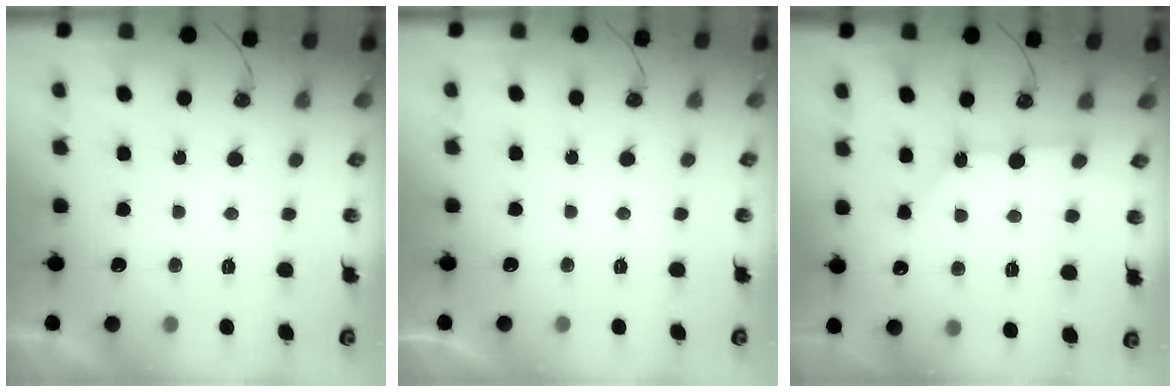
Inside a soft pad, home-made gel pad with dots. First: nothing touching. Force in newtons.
{"total": 0.0}
{"total": 2.6, "press": 2.6, "slide": 0.3}